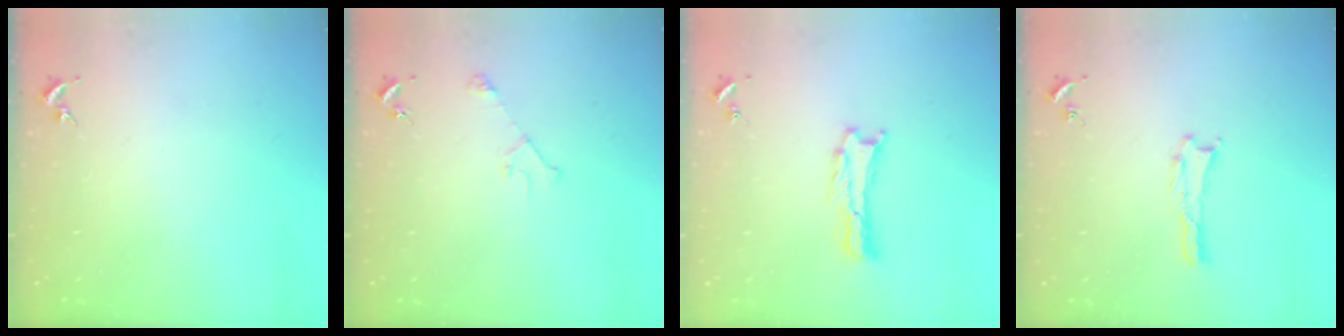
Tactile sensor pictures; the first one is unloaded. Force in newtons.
{"total": 2.9, "press": 2.9, "slide": 0.3}
{"total": 0.6, "press": 0.5, "slide": 0.2}
{"total": 0.0}